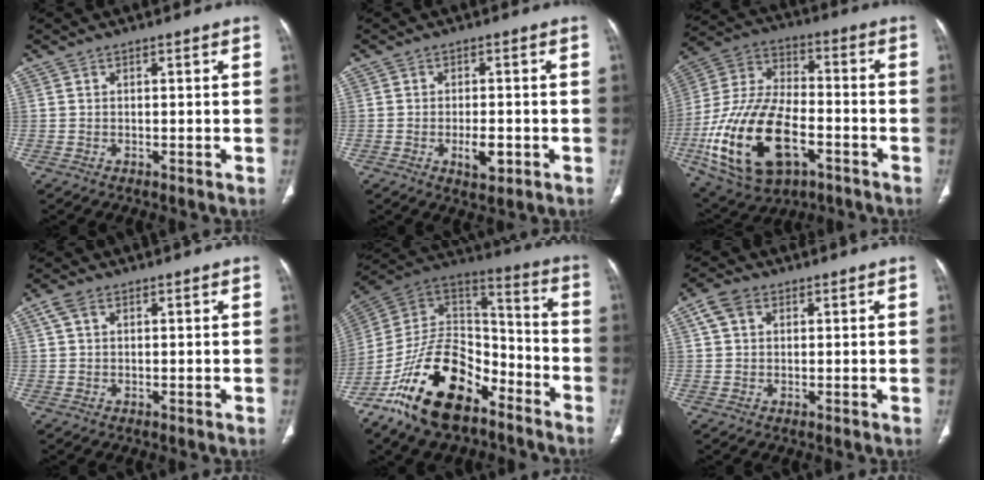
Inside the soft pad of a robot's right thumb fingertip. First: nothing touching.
{"total": 4.5, "force": [-1.4, 2.1, 3.7], "torque": [-0.051, 0.000, -0.020]}
{"total": 23.7, "force": [-8.0, 13.1, 18.1], "torque": [-0.349, 0.028, -0.129]}
{"total": 2.7, "force": [1.2, 1.6, 1.8], "torque": [-0.040, 0.013, 0.027]}
{"total": 23.1, "force": [-13.4, 12.5, 14.1], "torque": [-0.249, 0.078, -0.238]}
{"total": 4.6, "force": [1.8, 3.3, 2.6], "torque": [-0.046, 0.010, 0.036]}